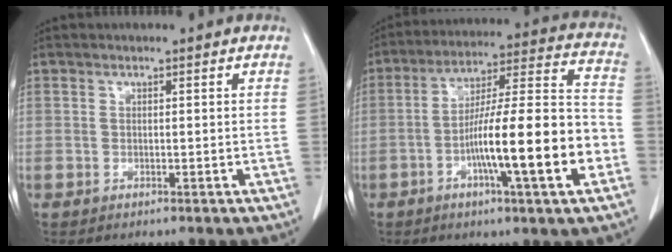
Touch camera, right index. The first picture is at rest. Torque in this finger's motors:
{"motor_torque": [1.97, -0.17, 1.05, 0.19]}